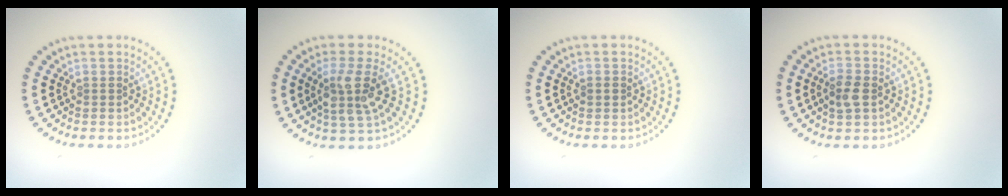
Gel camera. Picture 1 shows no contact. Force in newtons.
{"total": 3.6, "press": 3.0, "slide": 1.9}
{"total": 0.7, "press": 0.7, "slide": 0.0}
{"total": 2.1, "press": 2.0, "slide": 0.4}